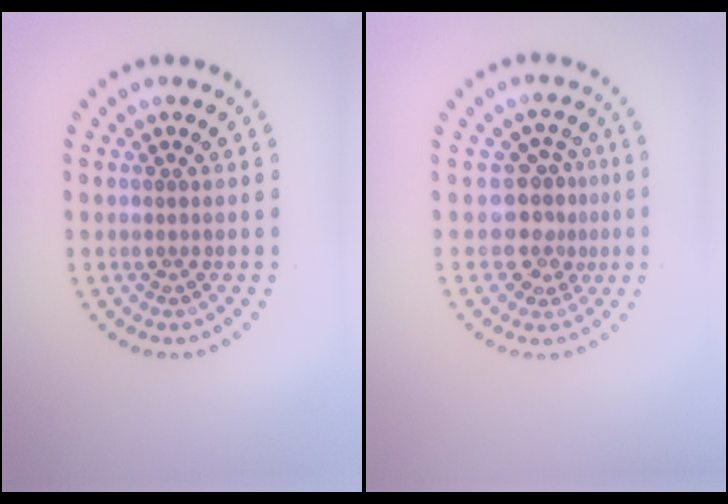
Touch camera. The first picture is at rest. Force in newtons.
{"total": 3.2, "press": 2.6, "slide": 1.8}